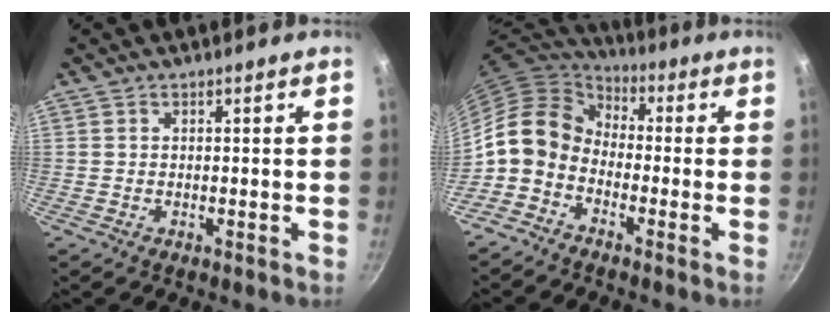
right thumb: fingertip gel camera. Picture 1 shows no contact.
{"total": 11.4, "force": [-2.9, 8.8, 6.7], "torque": [-0.101, 0.050, -0.080]}